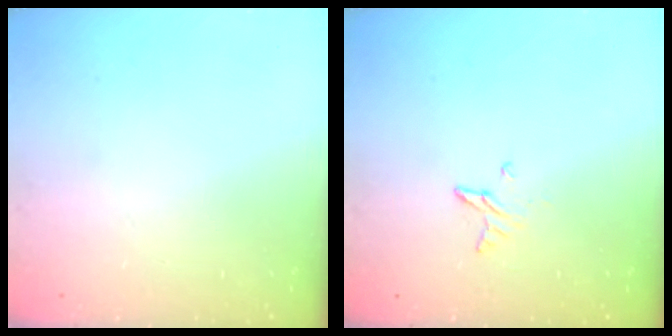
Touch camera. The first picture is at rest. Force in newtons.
{"total": 3.5, "press": 3.5, "slide": 0.3}